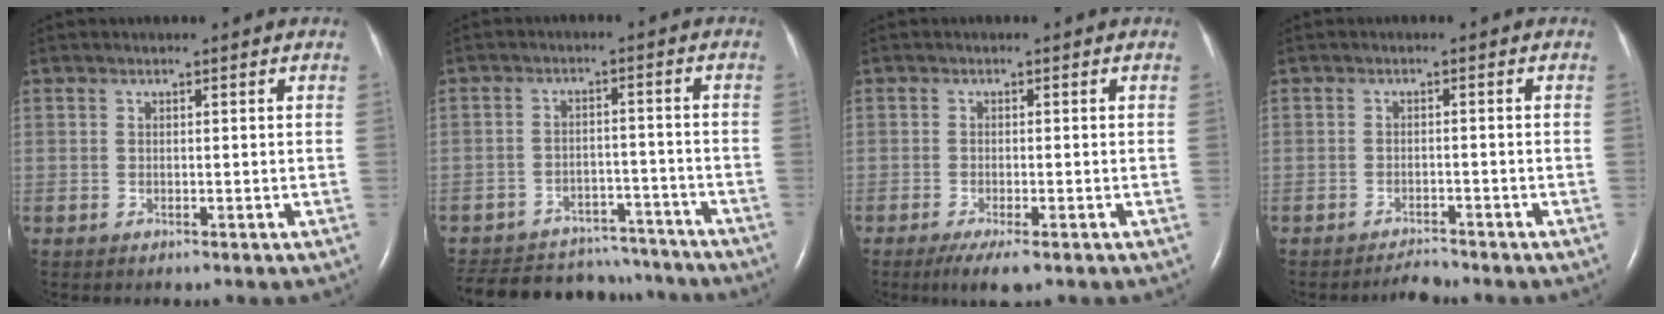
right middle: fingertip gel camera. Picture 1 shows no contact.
{"total": 18.9, "force": [-17.2, 6.2, 5.0], "torque": [-0.123, 0.002, -0.232]}
{"total": 4.1, "force": [-2.6, 0.8, 3.1], "torque": [-0.056, -0.011, -0.041]}
{"total": 1.9, "force": [-1.9, 0.0, 0.1], "torque": [-0.004, -0.010, -0.030]}